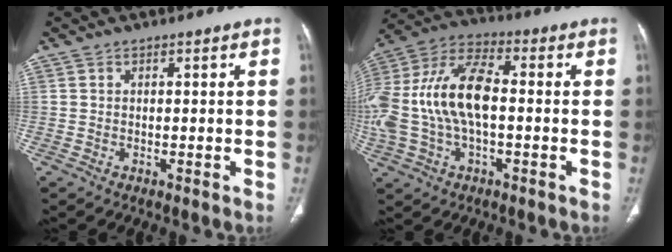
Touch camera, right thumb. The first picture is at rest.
{"total": 20.0, "force": [-0.6, 10.5, 17.0], "torque": [-0.382, 0.034, -0.012]}